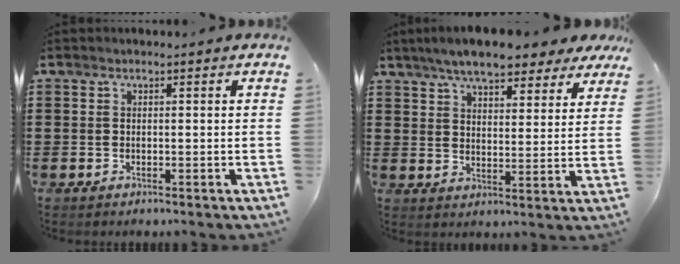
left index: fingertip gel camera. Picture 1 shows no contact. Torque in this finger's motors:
{"motor_torque": [1.13, -1.01, 0.84, 0.21]}